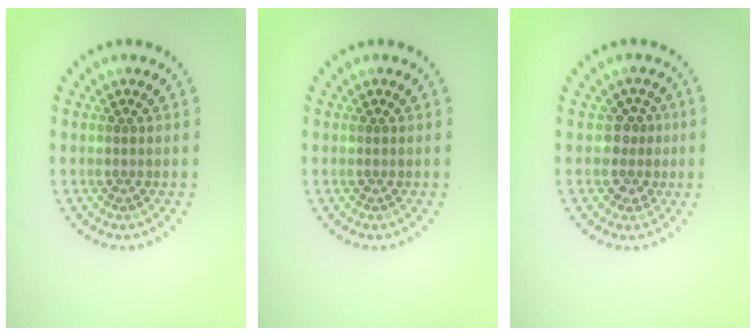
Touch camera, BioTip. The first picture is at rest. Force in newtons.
{"total": 0.0}
{"total": 2.1, "press": 1.7, "slide": 1.2}